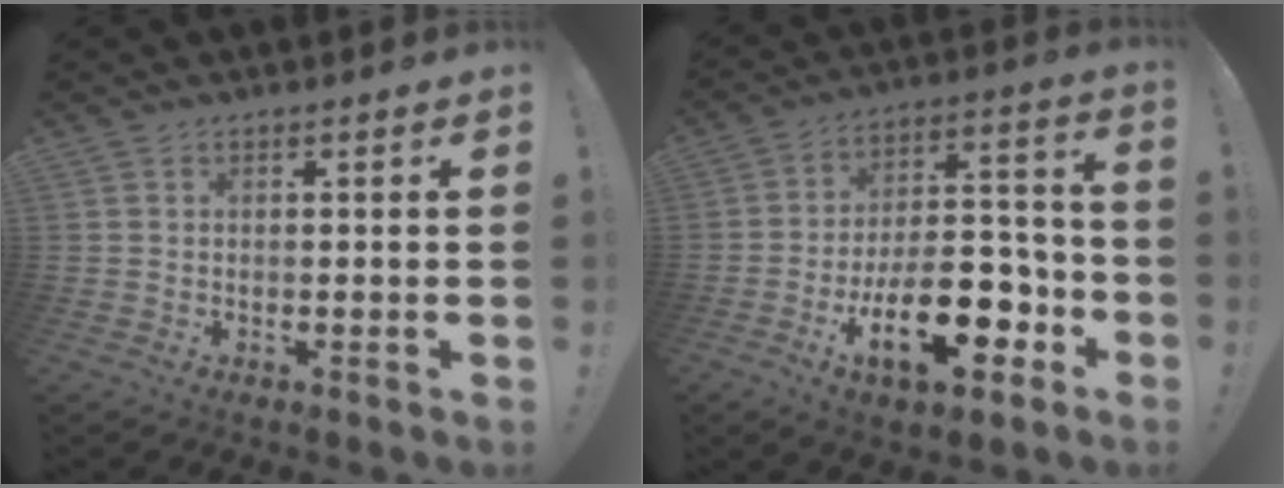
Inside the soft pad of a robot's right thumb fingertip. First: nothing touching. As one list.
[{"total": 22.0, "force": [-9.6, 10.2, 16.9], "torque": [-0.254, 0.055, -0.147]}]